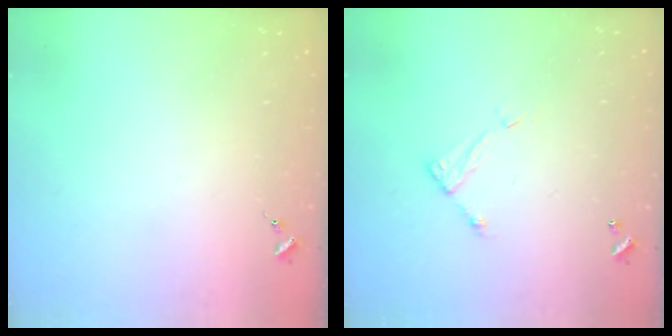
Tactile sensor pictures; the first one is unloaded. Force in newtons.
{"total": 5.3, "press": 5.3, "slide": 0.4}